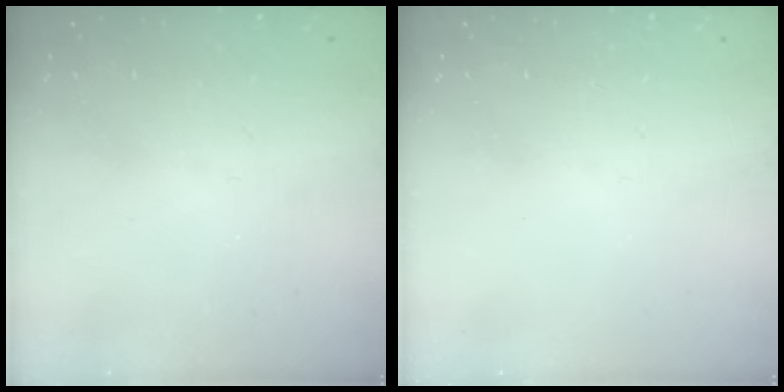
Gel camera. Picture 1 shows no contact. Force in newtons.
{"total": 0.0}